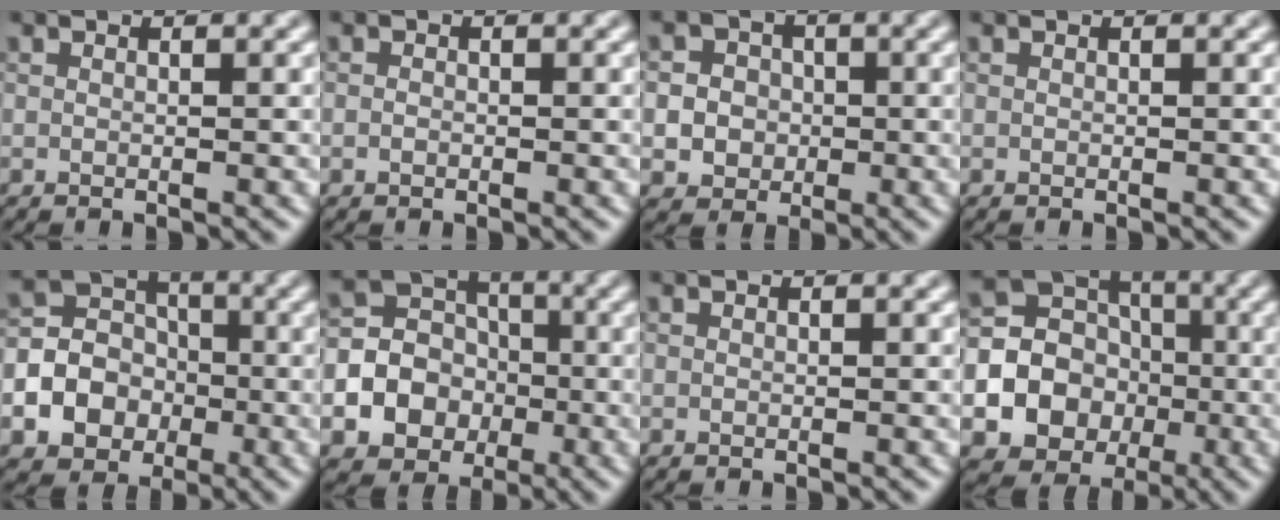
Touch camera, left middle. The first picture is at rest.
{"total": 0.6, "force": [-0.2, 0.4, 0.3], "torque": [-0.004, -0.001, -0.005]}
{"total": 5.2, "force": [-0.1, 4.9, 1.7], "torque": [-0.016, 0.025, -0.018]}
{"total": 0.0}
{"total": 7.3, "force": [-2.4, 6.2, 3.0], "torque": [-0.049, -0.002, -0.064]}
{"total": 8.9, "force": [-2.7, 7.9, 3.2], "torque": [-0.063, -0.007, -0.067]}
{"total": 0.0}
{"total": 16.4, "force": [-3.4, 15.3, 4.5], "torque": [-0.126, -0.018, -0.072]}